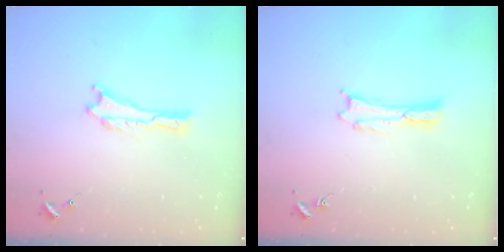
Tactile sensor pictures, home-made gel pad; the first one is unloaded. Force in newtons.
{"total": 0.0}